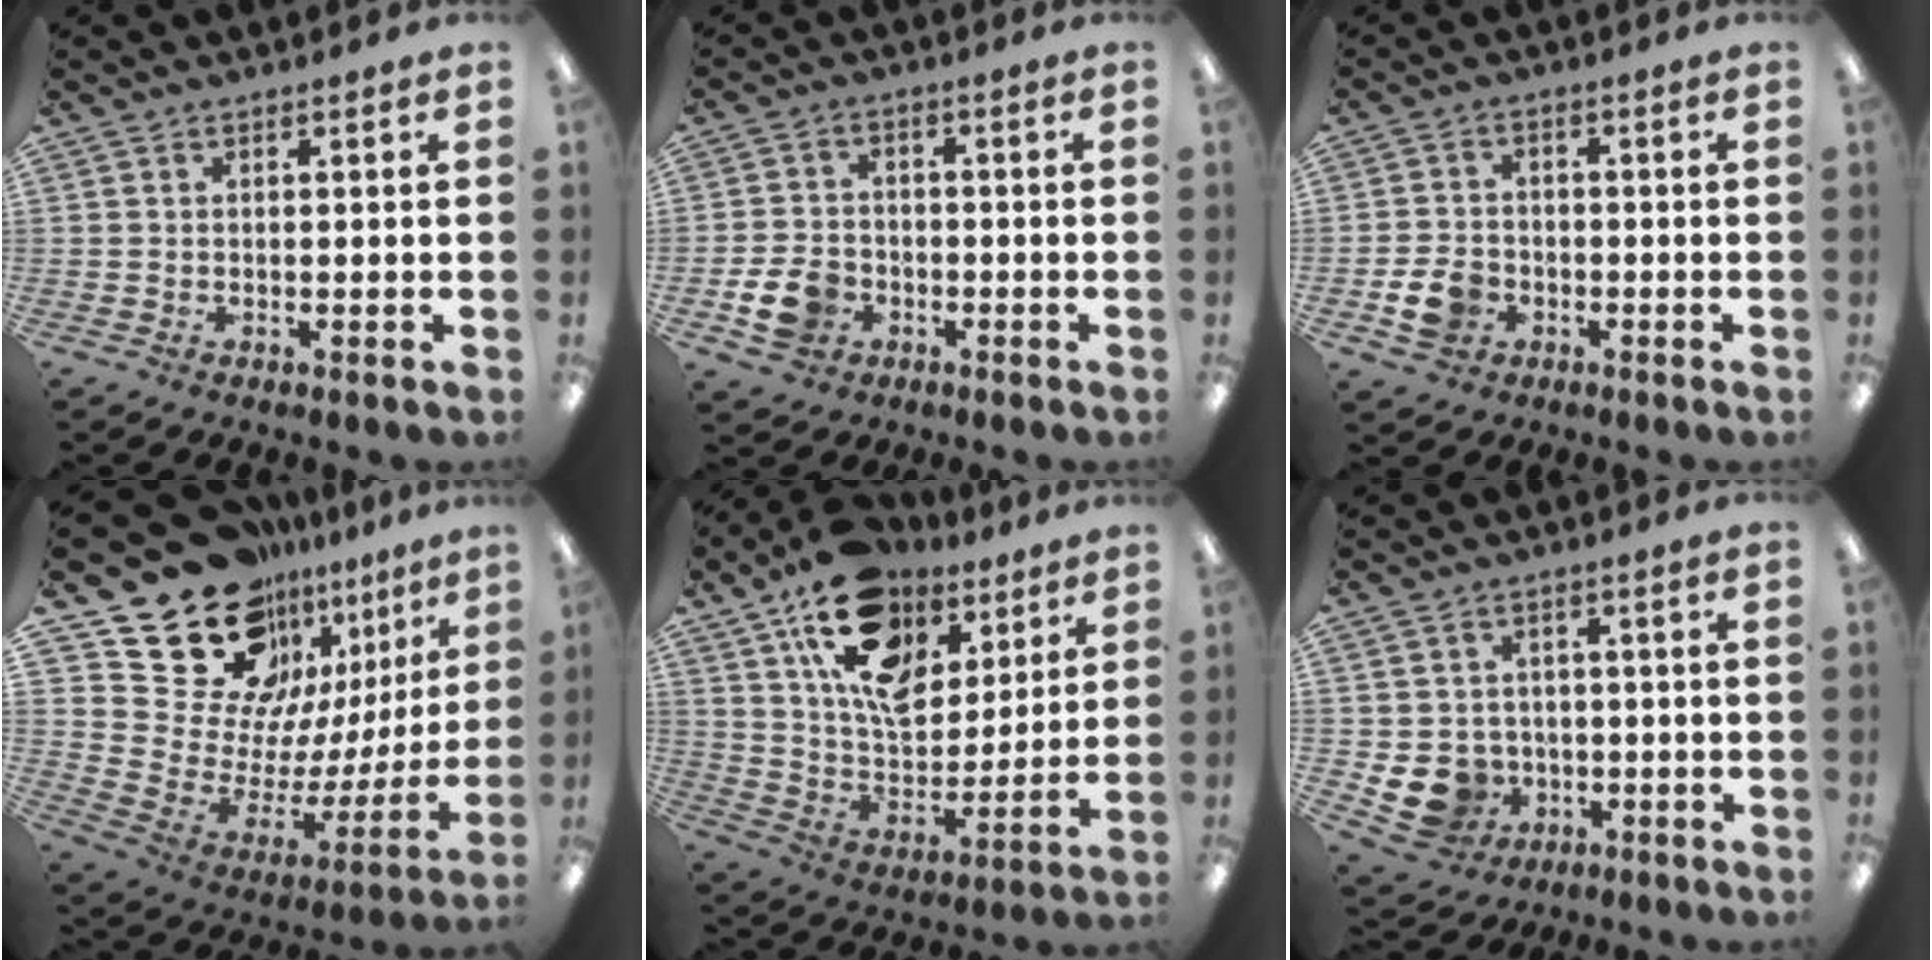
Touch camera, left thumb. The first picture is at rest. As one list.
[{"total": 7.4, "force": [-3.1, 5.6, 3.8], "torque": [-0.082, 0.011, -0.060]}, {"total": 6.5, "force": [-2.6, 5.0, 3.2], "torque": [-0.068, 0.006, -0.050]}, {"total": 24.0, "force": [18.3, 12.8, 8.7], "torque": [-0.153, -0.132, 0.350]}, {"total": 18.5, "force": [10.8, 11.1, 10.1], "torque": [-0.170, -0.049, 0.197]}, {"total": 8.2, "force": [-2.0, 7.4, 2.8], "torque": [-0.082, 0.013, -0.031]}]